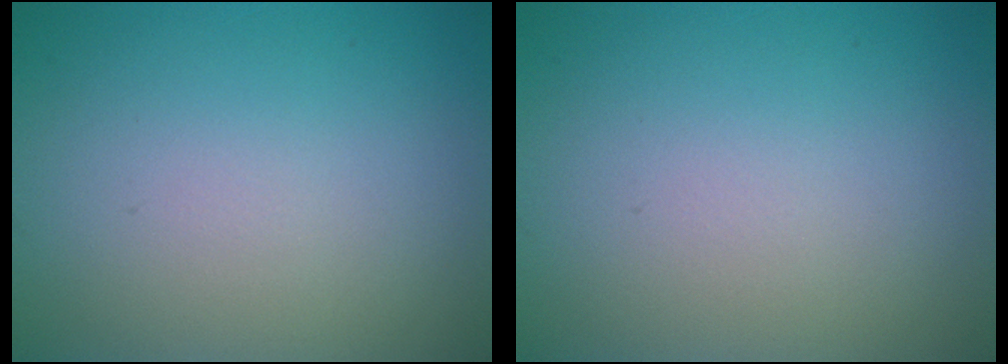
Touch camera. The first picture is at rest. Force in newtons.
{"total": 0.0}